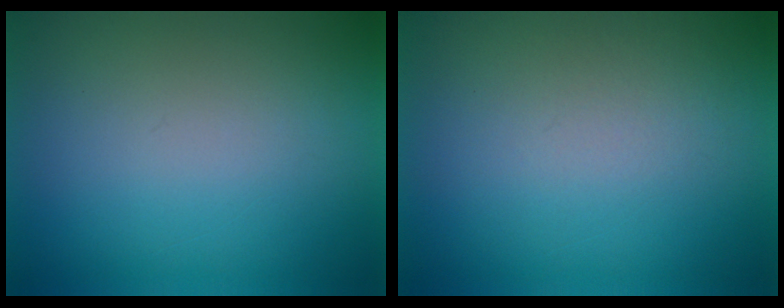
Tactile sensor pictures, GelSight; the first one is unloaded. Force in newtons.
{"total": 3.7}